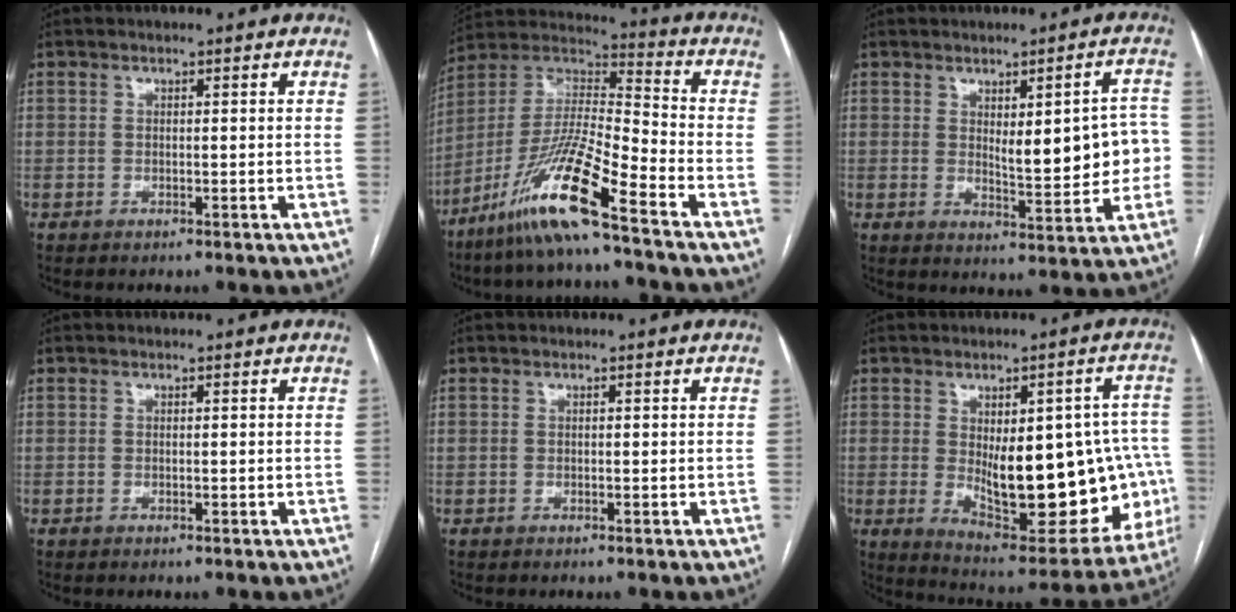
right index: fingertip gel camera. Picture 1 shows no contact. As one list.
[{"total": 15.4, "force": [-9.8, -0.1, 11.9], "torque": [-0.248, -0.016, -0.188]}, {"total": 9.7, "force": [0.4, 2.8, 9.2], "torque": [-0.116, 0.011, 0.014]}, {"total": 0.0}, {"total": 0.0}, {"total": 22.3, "force": [-2.0, 8.5, 20.5], "torque": [-0.228, 0.012, 0.006]}]